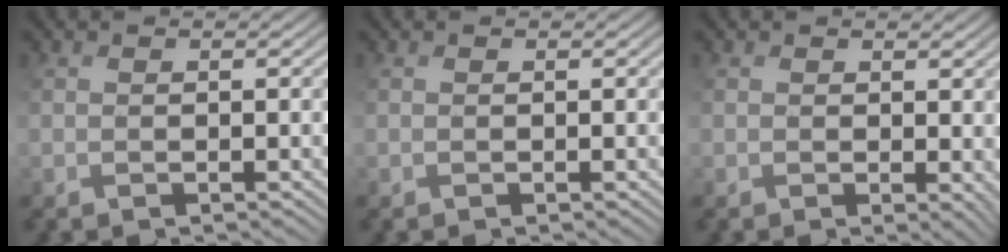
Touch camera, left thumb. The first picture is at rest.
{"total": 0.0}
{"total": 3.0, "force": [-0.2, 1.1, 2.8], "torque": [-0.050, -0.007, 0.004]}